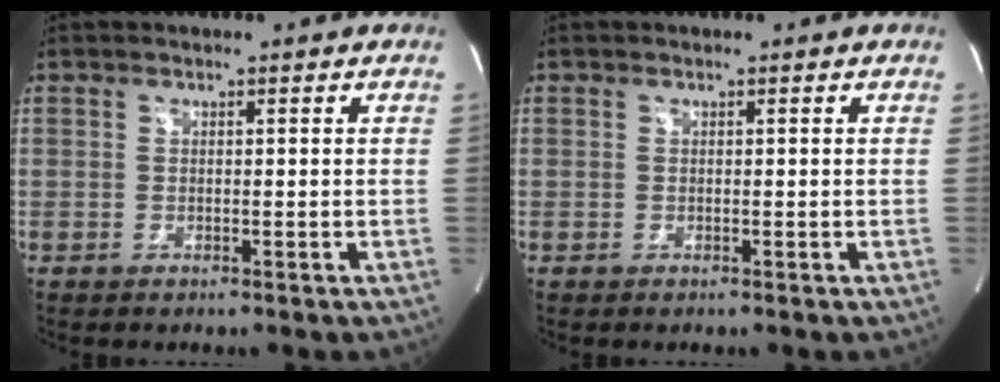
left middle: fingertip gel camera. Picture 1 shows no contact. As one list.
[{"total": 0.0}]